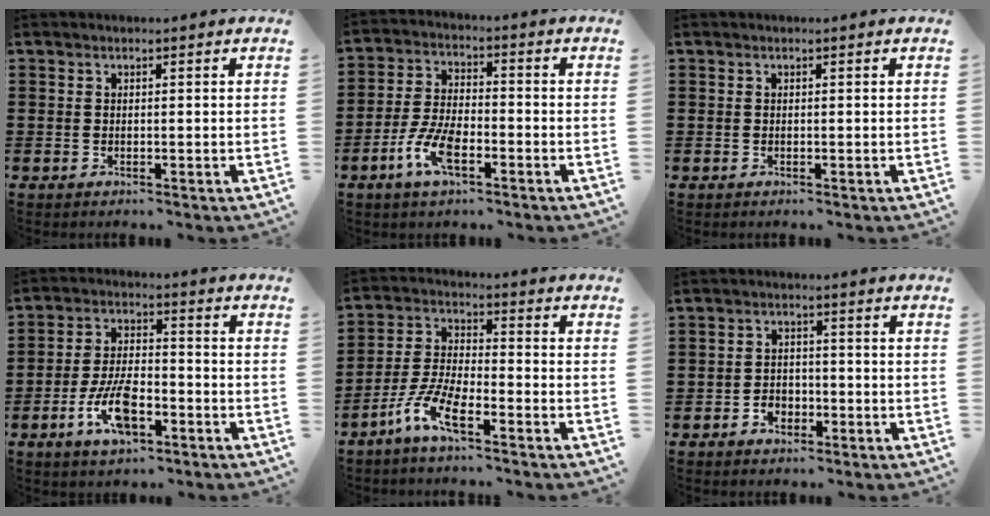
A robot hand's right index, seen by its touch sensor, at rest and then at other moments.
{"total": 7.1, "force": [-3.3, 2.8, 5.6], "torque": [-0.134, -0.009, -0.066]}
{"total": 0.0}
{"total": 8.8, "force": [-3.9, 3.8, 7.0], "torque": [-0.160, -0.006, -0.074]}
{"total": 7.3, "force": [-4.9, 1.7, 5.2], "torque": [-0.131, -0.007, -0.098]}
{"total": 2.7, "force": [-1.5, 2.1, 0.9], "torque": [-0.023, 0.002, -0.031]}